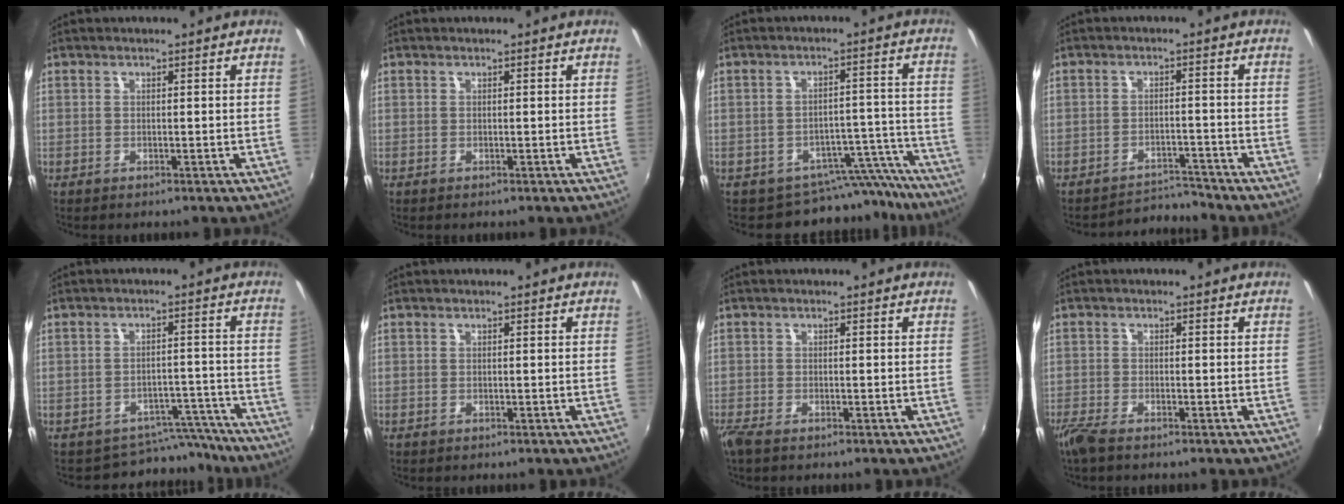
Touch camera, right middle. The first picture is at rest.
{"total": 0.0}
{"total": 9.5, "force": [-8.7, 3.8, 0.4], "torque": [0.012, 0.042, -0.106]}
{"total": 4.9, "force": [-4.8, -0.6, -1.2], "torque": [0.007, 0.012, -0.079]}
{"total": 7.4, "force": [-6.8, 2.9, -0.4], "torque": [0.014, 0.025, -0.088]}
{"total": 0.0}
{"total": 2.3, "force": [-1.8, 0.6, 1.3], "torque": [-0.032, -0.009, -0.038]}
{"total": 3.5, "force": [-2.8, 0.7, 2.0], "torque": [-0.055, -0.012, -0.058]}